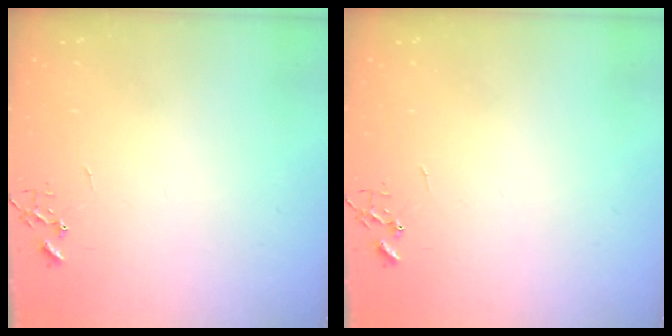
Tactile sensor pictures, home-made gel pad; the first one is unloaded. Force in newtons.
{"total": 0.0}